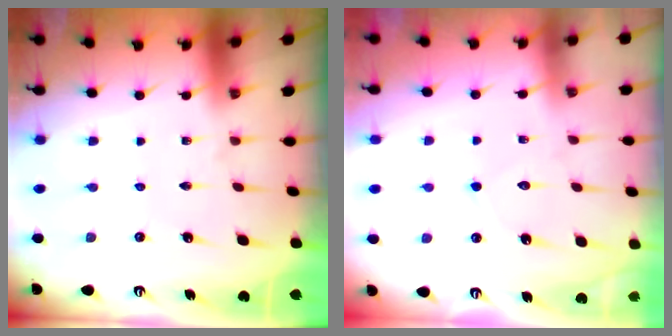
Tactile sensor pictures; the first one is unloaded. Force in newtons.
{"total": 5.4, "press": 5.4, "slide": 0.5}